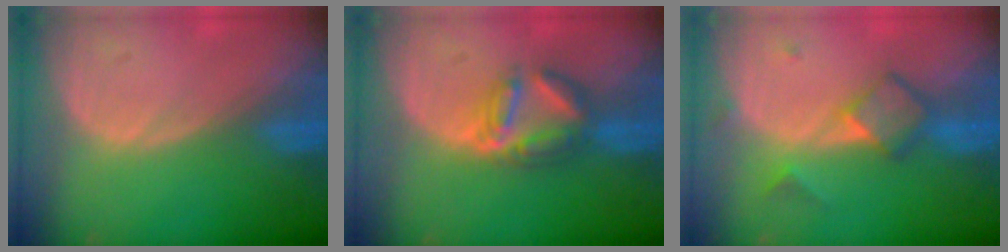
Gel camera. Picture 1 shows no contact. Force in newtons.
{"total": 5.9, "press": 5.8, "slide": 1.4}
{"total": 4.9, "press": 4.8, "slide": 0.6}